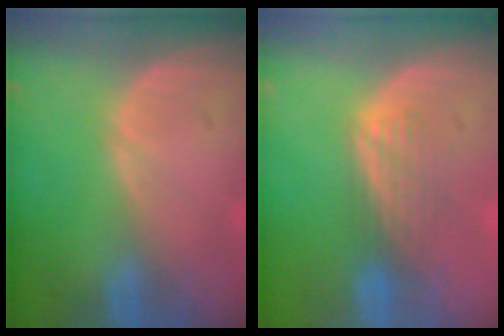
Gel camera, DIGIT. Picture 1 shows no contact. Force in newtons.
{"total": 4.0, "press": 3.5, "slide": 2.1}